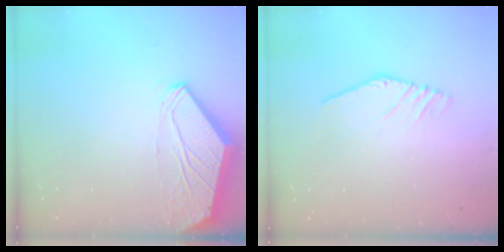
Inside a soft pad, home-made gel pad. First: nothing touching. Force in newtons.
{"total": 3.9, "press": 3.9, "slide": 0.2}